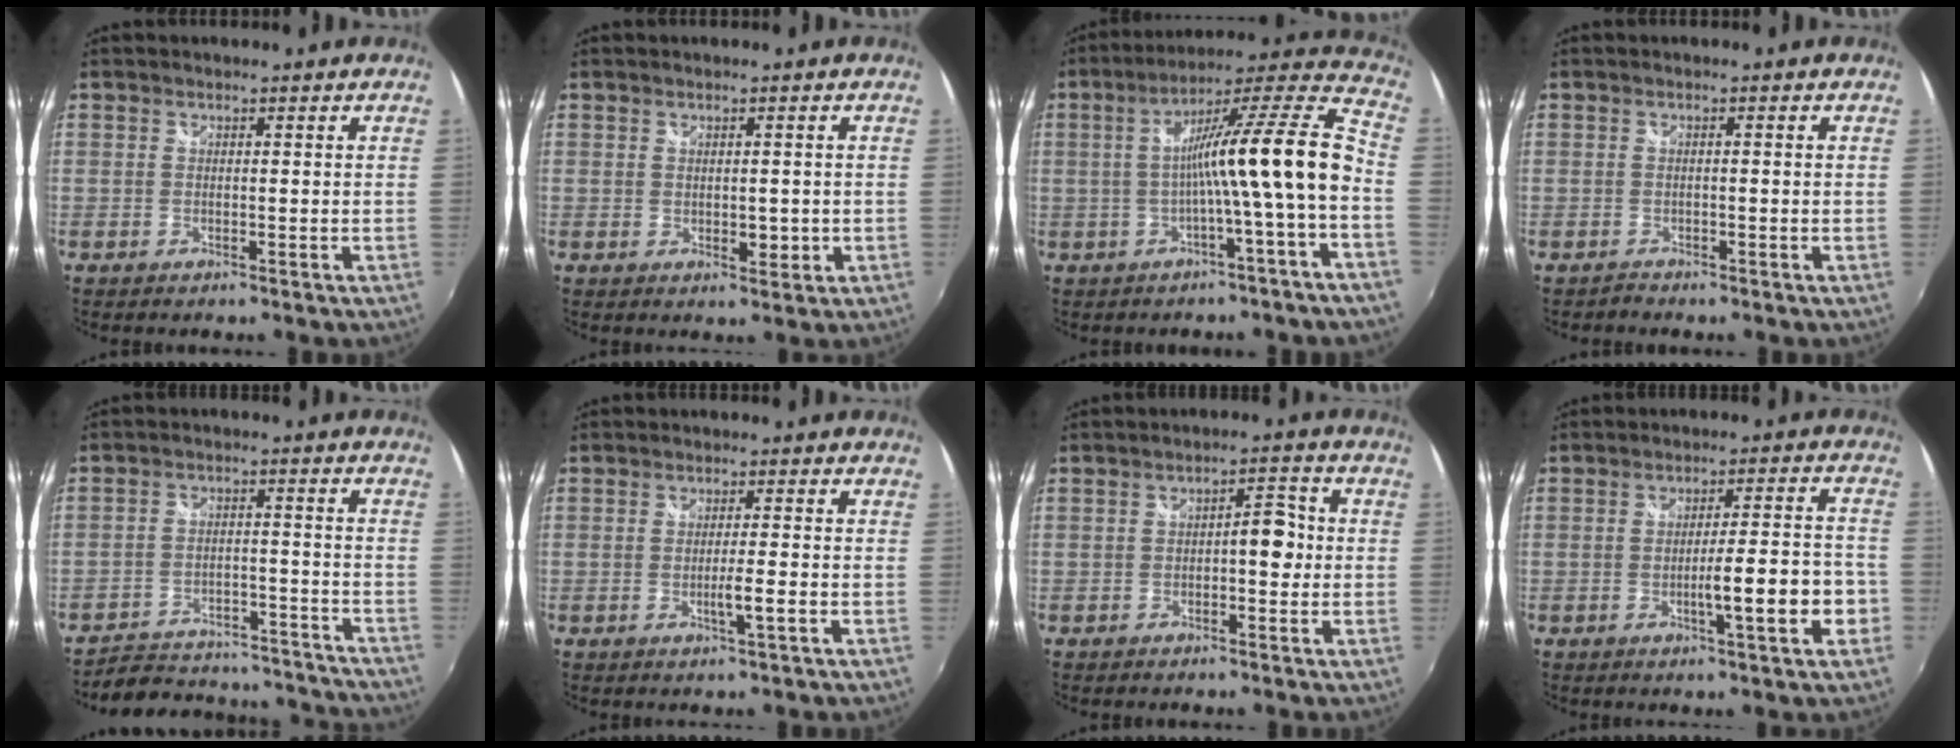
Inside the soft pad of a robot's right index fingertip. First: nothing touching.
{"total": 2.6, "force": [-0.2, 1.5, 2.1], "torque": [-0.029, -0.005, 0.000]}
{"total": 15.7, "force": [-3.1, -0.6, 15.4], "torque": [-0.230, 0.022, -0.050]}
{"total": 0.7, "force": [-0.7, 0.1, 0.1], "torque": [-0.001, 0.000, -0.013]}
{"total": 21.9, "force": [-20.0, 6.3, 6.5], "torque": [-0.137, 0.023, -0.247]}
{"total": 3.3, "force": [-1.2, -0.4, 3.0], "torque": [-0.050, -0.007, -0.020]}
{"total": 4.1, "force": [-0.4, 1.8, 3.7], "torque": [-0.055, 0.010, -0.007]}
{"total": 9.3, "force": [-3.2, 0.8, 8.7], "torque": [-0.133, -0.003, -0.040]}